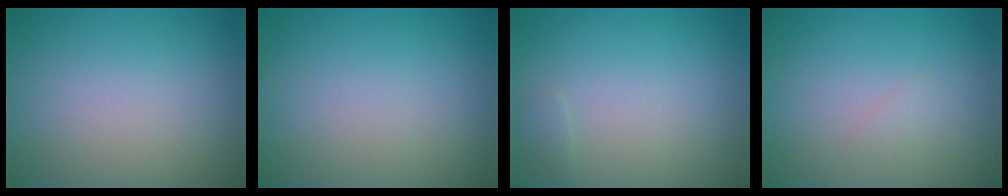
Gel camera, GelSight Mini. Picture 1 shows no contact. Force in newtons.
{"total": 0.0}
{"total": 0.7, "press": 0.7, "slide": 0.0}
{"total": 0.6, "press": 0.6, "slide": 0.0}